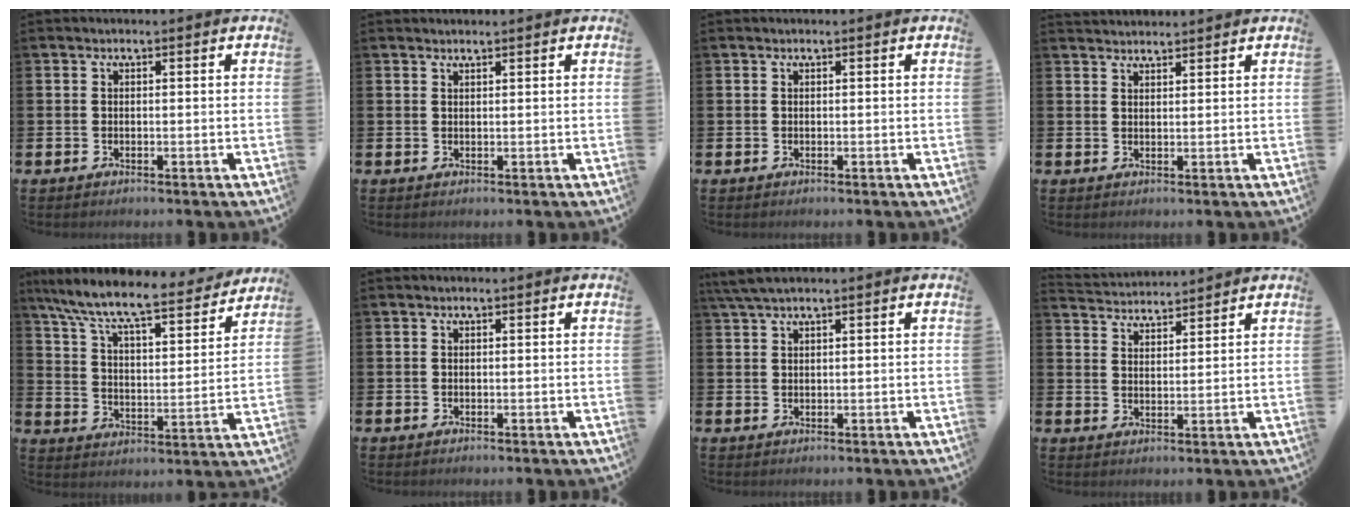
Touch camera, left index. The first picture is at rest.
{"total": 0.9, "force": [0.9, -0.1, 0.0], "torque": [0.014, -0.007, 0.013]}
{"total": 0.0}
{"total": 2.2, "force": [2.2, 0.4, 0.0], "torque": [-0.002, -0.008, 0.039]}
{"total": 9.2, "force": [8.2, 1.4, 4.0], "torque": [-0.103, -0.063, 0.131]}
{"total": 0.0}
{"total": 2.8, "force": [2.2, 0.3, 1.7], "torque": [-0.037, 0.001, 0.040]}
{"total": 3.8, "force": [3.7, 0.3, -0.4], "torque": [-0.010, -0.022, 0.068]}